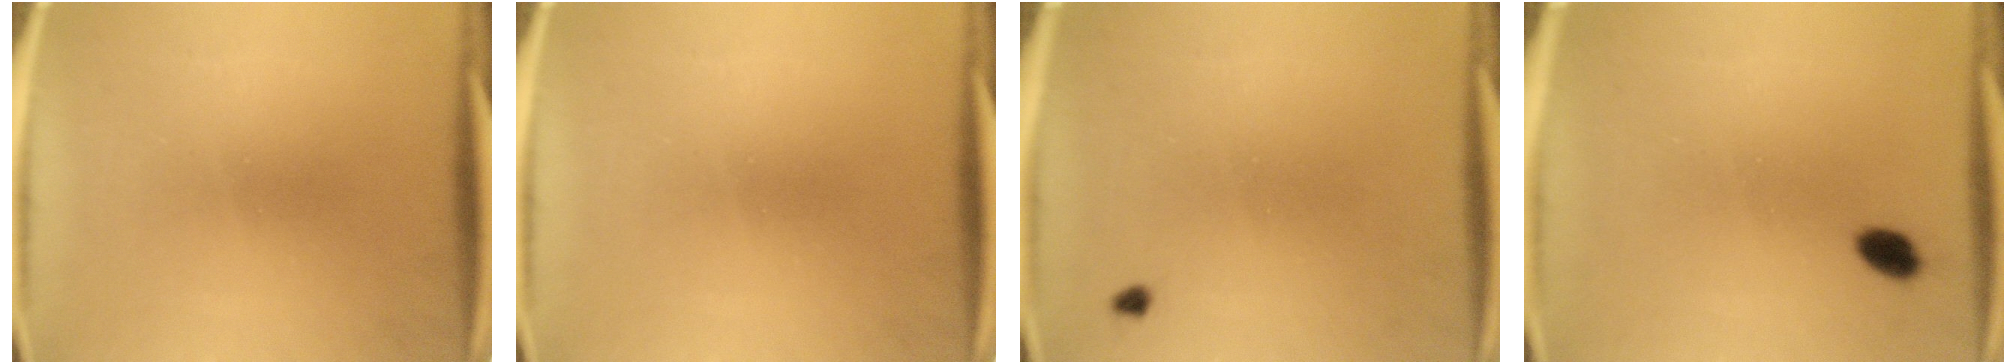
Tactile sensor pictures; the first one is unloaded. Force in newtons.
{"total": 0.0}
{"total": 0.7}
{"total": 2.9}